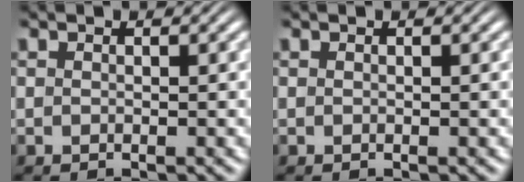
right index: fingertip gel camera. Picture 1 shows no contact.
{"total": 0.0}